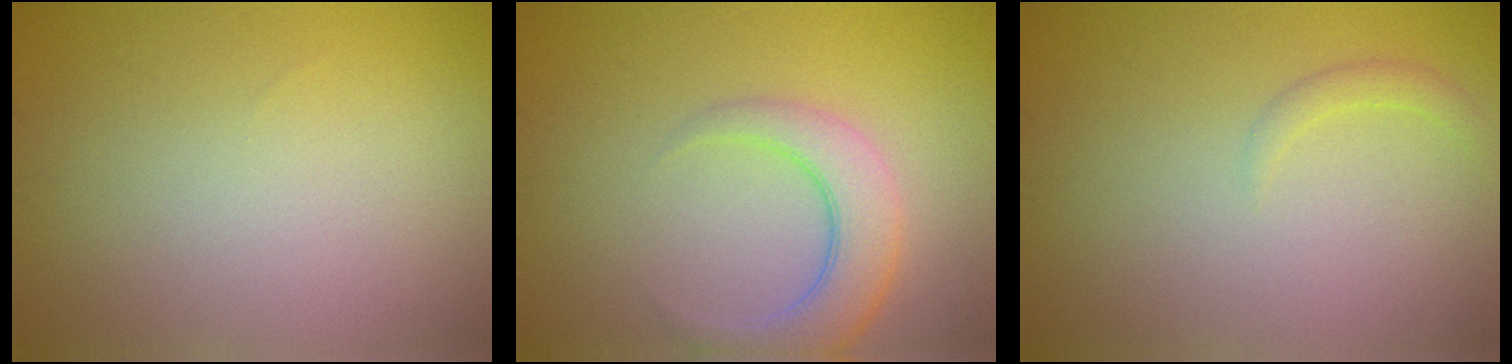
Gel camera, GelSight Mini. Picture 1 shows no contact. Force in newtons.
{"total": 4.9, "press": 4.9, "slide": 0.2}
{"total": 1.1, "press": 1.1, "slide": 0.1}